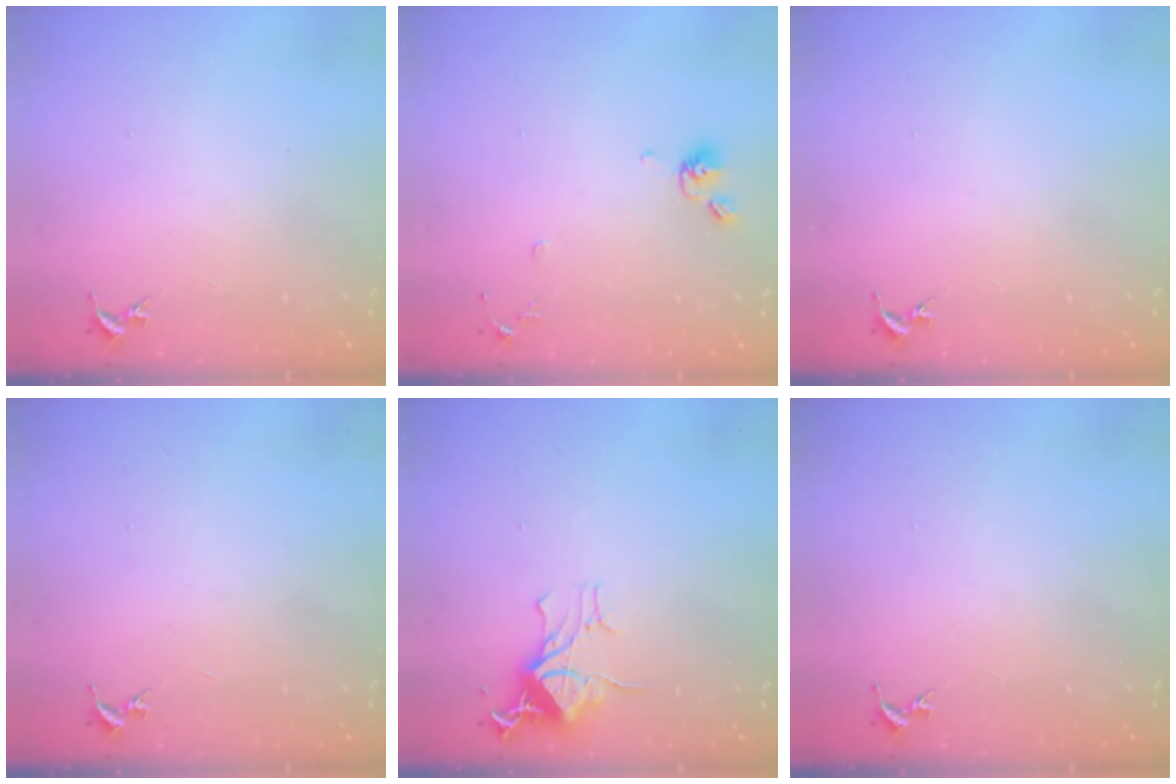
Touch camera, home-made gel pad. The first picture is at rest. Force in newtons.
{"total": 7.9, "press": 7.6, "slide": 2.0}
{"total": 0.0}
{"total": 0.0}
{"total": 11.3, "press": 11.3, "slide": 0.9}
{"total": 0.0}